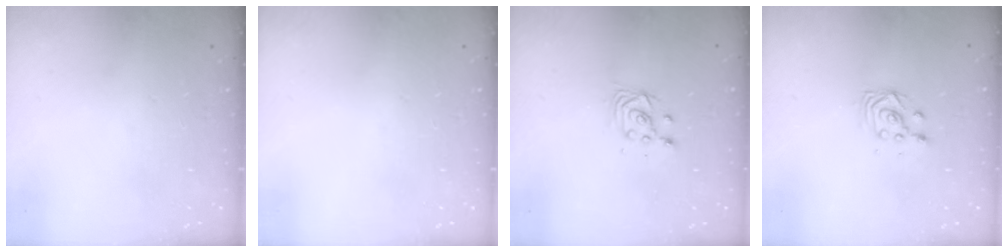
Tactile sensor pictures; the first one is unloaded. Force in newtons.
{"total": 0.0}
{"total": 3.1, "press": 3.1, "slide": 0.3}
{"total": 2.8, "press": 2.8, "slide": 0.3}